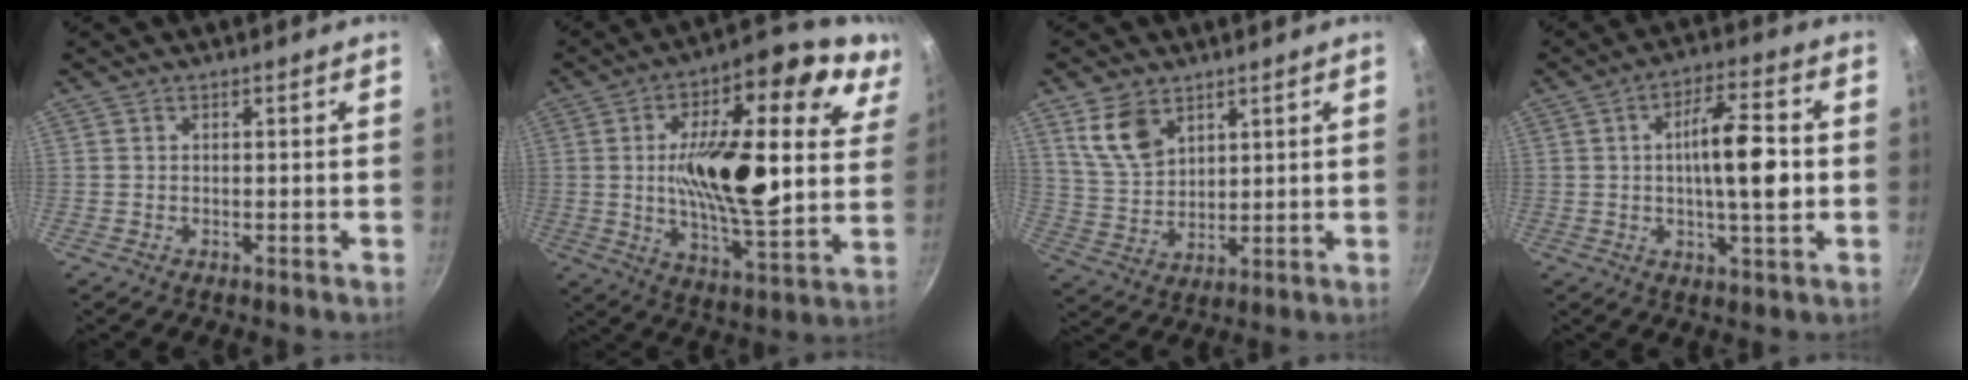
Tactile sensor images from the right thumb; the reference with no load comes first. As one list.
[{"total": 27.5, "force": [8.3, 11.9, 23.4], "torque": [-0.362, -0.039, 0.120]}, {"total": 8.6, "force": [4.8, 5.4, 4.8], "torque": [-0.074, -0.026, 0.103]}, {"total": 11.5, "force": [0.1, 3.4, 11.0], "torque": [-0.174, 0.017, -0.004]}]